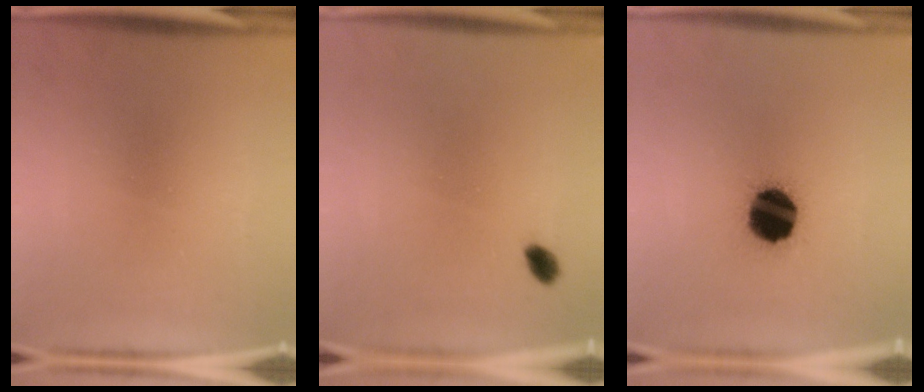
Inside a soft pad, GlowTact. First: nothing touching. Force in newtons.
{"total": 1.9}
{"total": 15.3}